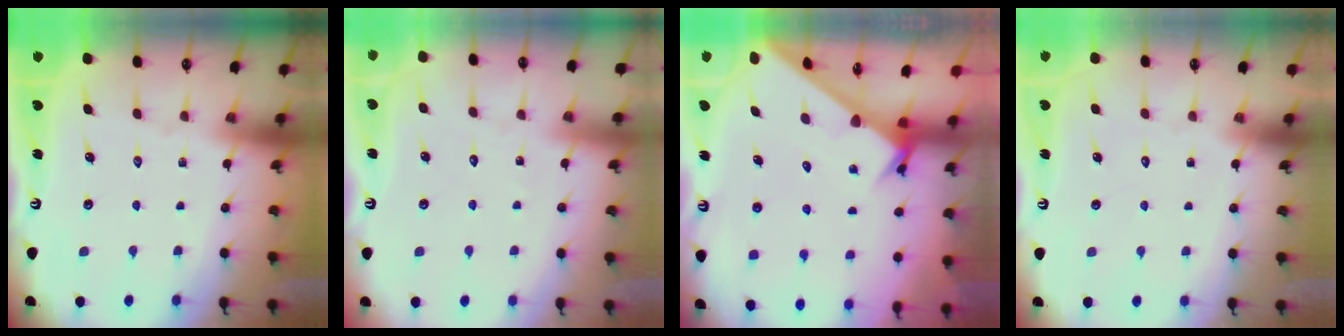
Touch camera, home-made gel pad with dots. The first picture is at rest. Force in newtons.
{"total": 3.9, "press": 3.9, "slide": 0.3}
{"total": 2.8, "press": 2.8, "slide": 0.1}
{"total": 1.5, "press": 1.5, "slide": 0.0}